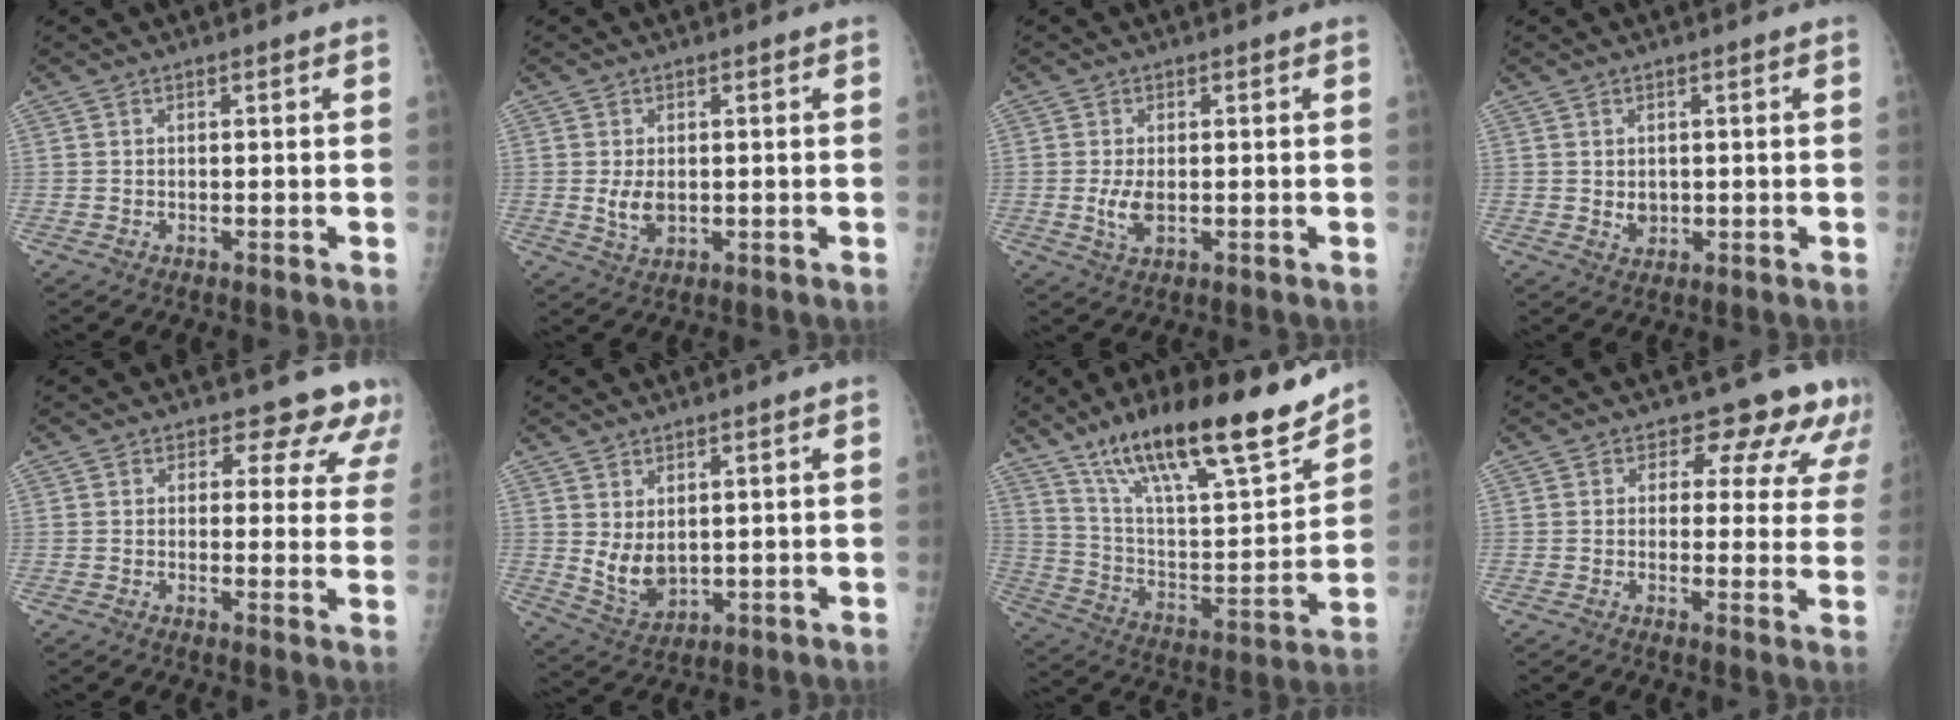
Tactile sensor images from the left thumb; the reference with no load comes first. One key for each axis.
{"total": 3.8, "fx": -0.1, "fy": 2.5, "fz": 2.9, "tx": -0.048, "ty": -0.007, "tz": 0.004}
{"total": 3.7, "fx": -0.4, "fy": 1.9, "fz": 3.1, "tx": -0.066, "ty": -0.007, "tz": -0.006}
{"total": 2.3, "fx": 0.1, "fy": 1.9, "fz": 1.3, "tx": -0.011, "ty": -0.003, "tz": 0.008}
{"total": 8.5, "fx": 7.2, "fy": 4.3, "fz": 1.3, "tx": 0.038, "ty": -0.032, "tz": 0.052}
{"total": 6.0, "fx": 1.2, "fy": 3.8, "fz": 4.5, "tx": -0.066, "ty": -0.022, "tz": 0.040}
{"total": 26.1, "fx": 18.6, "fy": 5.8, "fz": 17.3, "tx": -0.257, "ty": -0.069, "tz": 0.315}
{"total": 9.9, "fx": 7.7, "fy": 5.4, "fz": 3.2, "tx": 0.016, "ty": -0.031, "tz": 0.062}